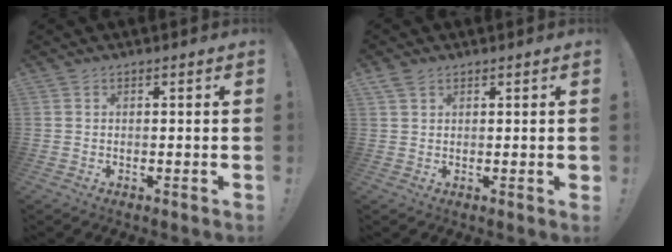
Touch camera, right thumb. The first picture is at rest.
{"total": 2.6, "force": [1.6, 1.2, 1.6], "torque": [-0.026, -0.004, 0.031]}